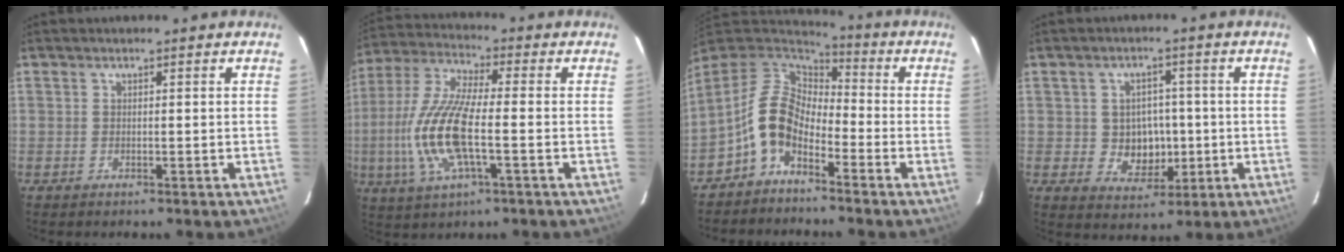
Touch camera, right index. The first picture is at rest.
{"total": 15.0, "force": [-3.0, 4.0, 14.1], "torque": [-0.306, -0.005, -0.063]}
{"total": 10.2, "force": [-4.9, 6.0, 6.7], "torque": [-0.136, 0.015, -0.108]}
{"total": 6.7, "force": [-0.5, 6.1, 2.8], "torque": [-0.055, 0.008, 0.009]}